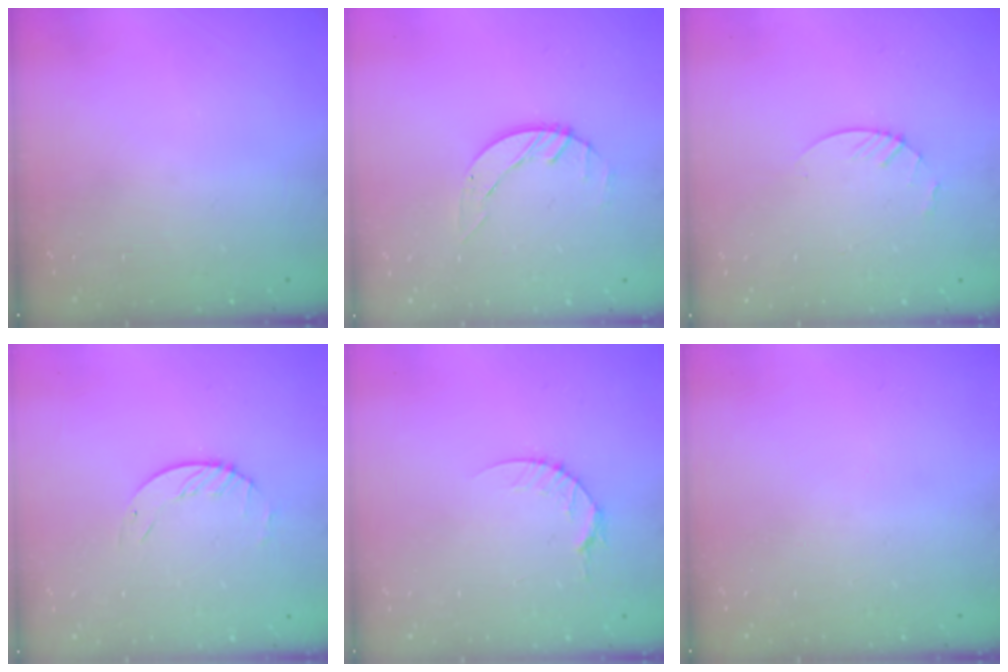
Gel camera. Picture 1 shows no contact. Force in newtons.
{"total": 2.6, "press": 2.6, "slide": 0.3}
{"total": 3.0, "press": 3.0, "slide": 0.3}
{"total": 1.7, "press": 1.7, "slide": 0.2}
{"total": 4.7, "press": 4.7, "slide": 0.6}
{"total": 0.0}